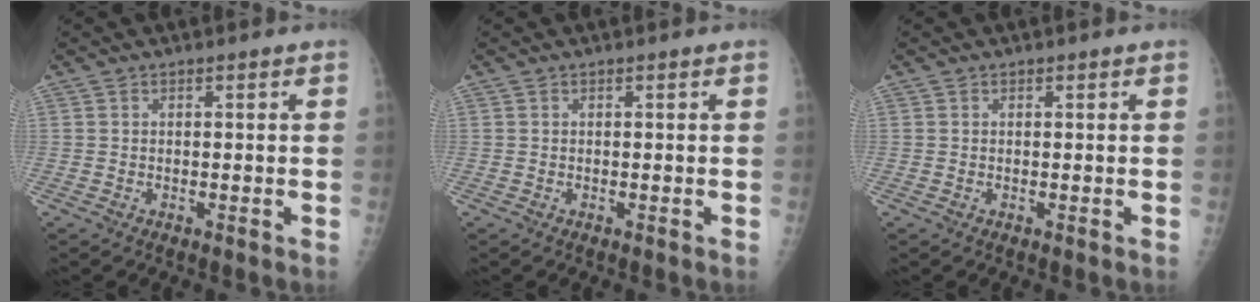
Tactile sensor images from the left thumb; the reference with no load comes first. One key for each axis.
{"total": 0.0}
{"total": 0.0}